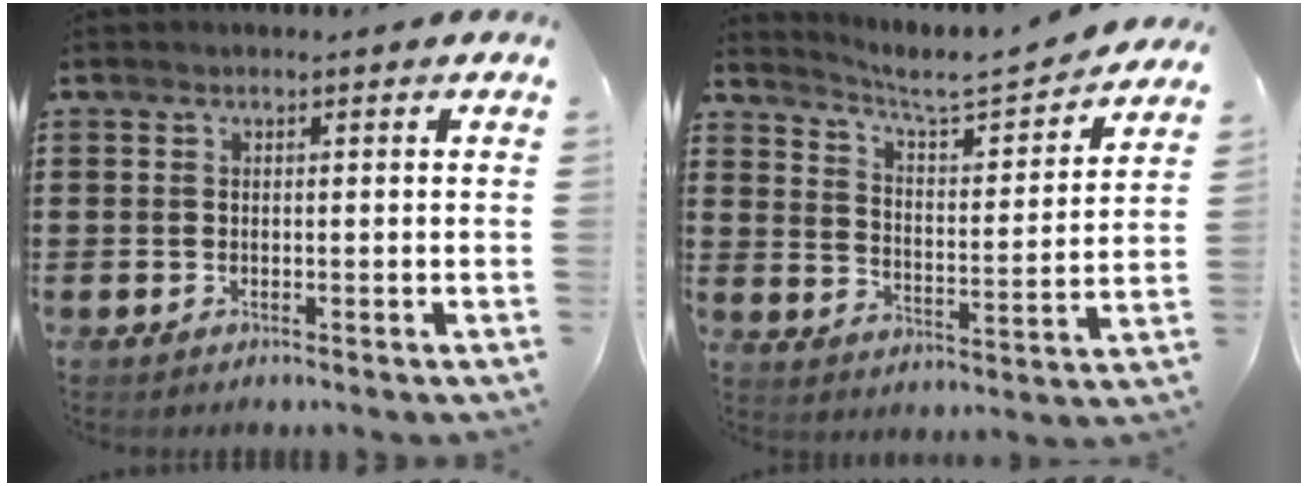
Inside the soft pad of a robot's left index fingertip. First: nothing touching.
{"total": 4.8, "force": [4.4, -0.1, 1.8], "torque": [-0.060, -0.036, 0.065]}